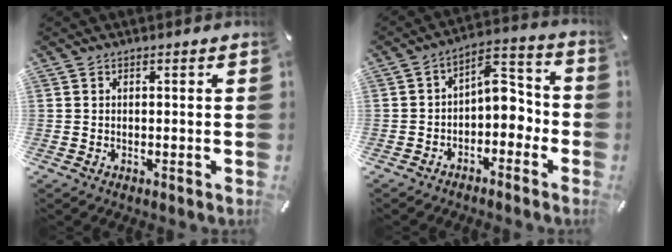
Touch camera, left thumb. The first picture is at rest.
{"total": 7.9, "force": [-0.5, 5.3, 5.9], "torque": [-0.068, -0.004, -0.015]}